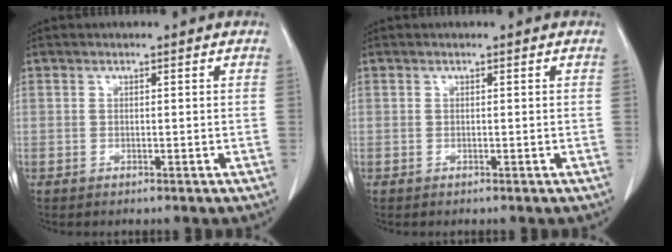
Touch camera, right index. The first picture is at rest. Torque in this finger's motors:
{"motor_torque": [0.00, 0.01, 0.00, 0.00]}